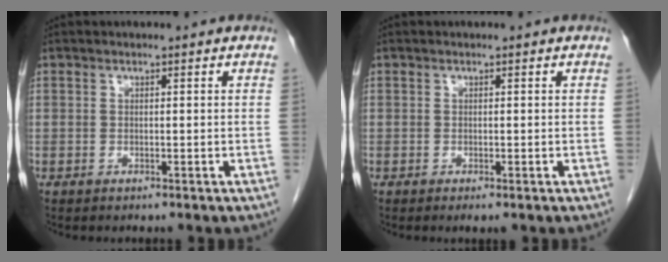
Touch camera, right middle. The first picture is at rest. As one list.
[{"total": 0.9, "force": [-0.5, 0.2, 0.7], "torque": [-0.009, -0.003, -0.006]}]